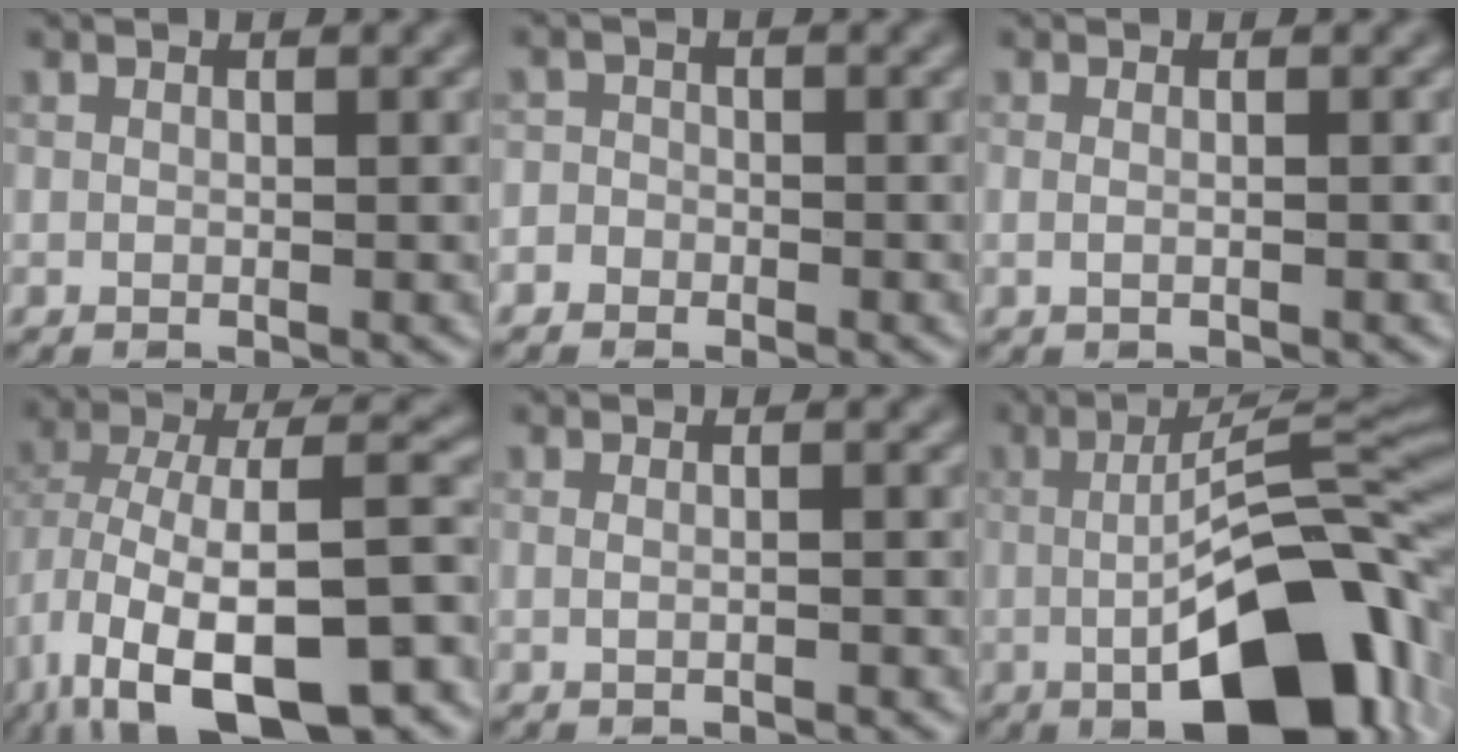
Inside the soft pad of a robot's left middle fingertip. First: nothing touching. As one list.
[{"total": 2.0, "force": [-1.0, 1.7, 0.2], "torque": [0.017, 0.011, -0.028]}, {"total": 0.8, "force": [0.0, 0.3, 0.8], "torque": [-0.014, -0.007, -0.006]}, {"total": 14.8, "force": [-5.7, 6.8, 11.9], "torque": [-0.211, 0.008, -0.087]}, {"total": 0.8, "force": [-0.1, 0.3, 0.8], "torque": [-0.014, -0.005, -0.007]}, {"total": 13.6, "force": [-3.4, 4.6, 12.3], "torque": [-0.180, 0.003, -0.060]}]